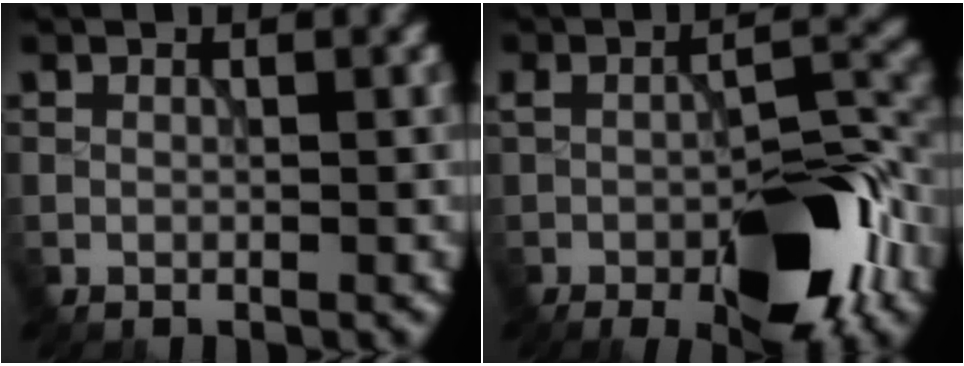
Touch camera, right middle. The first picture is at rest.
{"total": 11.5, "force": [-5.2, 4.7, 9.1], "torque": [-0.148, -0.004, -0.078]}